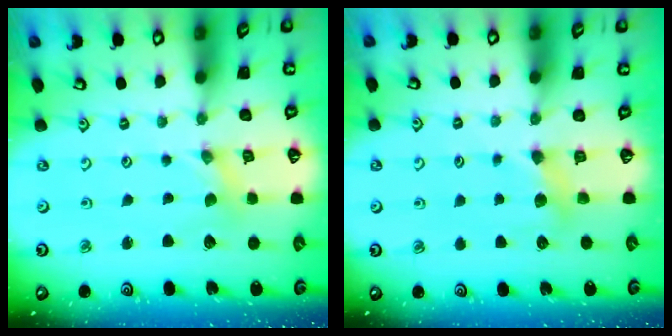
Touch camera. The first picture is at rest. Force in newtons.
{"total": 3.3, "press": 3.3, "slide": 0.3}